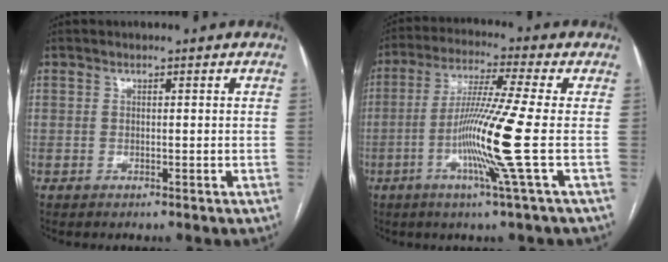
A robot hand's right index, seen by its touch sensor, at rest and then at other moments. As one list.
[{"total": 11.9, "force": [-2.8, -2.6, 11.3], "torque": [-0.217, -0.018, -0.061]}]